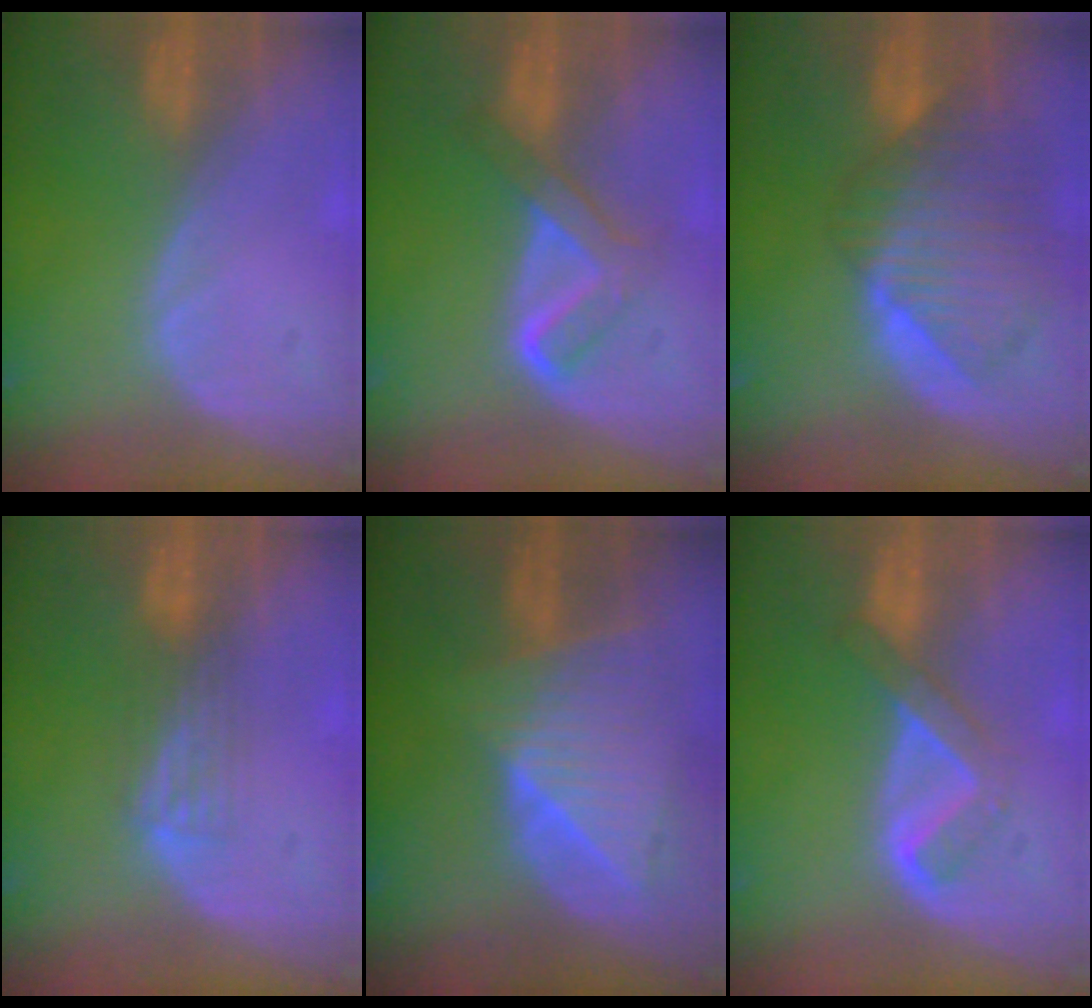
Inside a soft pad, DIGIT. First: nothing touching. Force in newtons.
{"total": 5.1, "press": 5.0, "slide": 0.7}
{"total": 10.3, "press": 8.9, "slide": 5.2}
{"total": 2.9, "press": 2.6, "slide": 1.2}
{"total": 9.1, "press": 8.1, "slide": 4.0}
{"total": 5.3, "press": 4.6, "slide": 2.6}